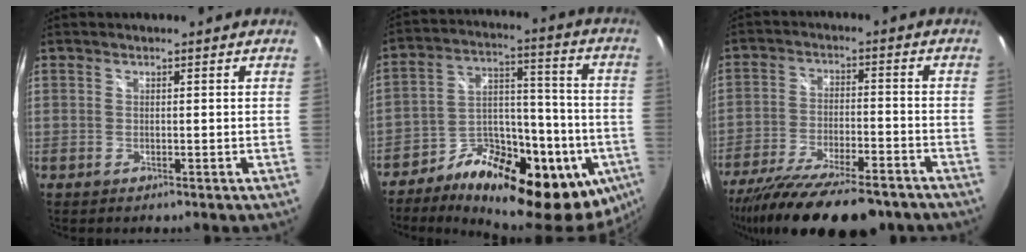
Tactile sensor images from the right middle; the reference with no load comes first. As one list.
[{"total": 27.2, "force": [-13.2, 13.2, 19.8], "torque": [-0.283, 0.014, -0.187]}, {"total": 21.1, "force": [-16.9, 5.3, 11.5], "torque": [-0.218, -0.049, -0.261]}]